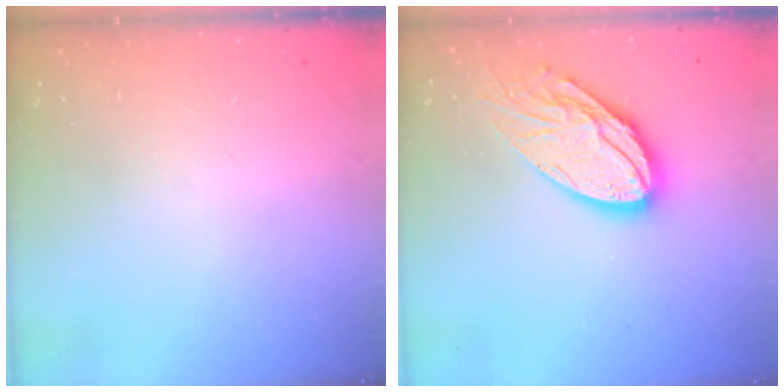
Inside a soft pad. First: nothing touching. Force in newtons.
{"total": 15.8, "press": 15.7, "slide": 1.4}